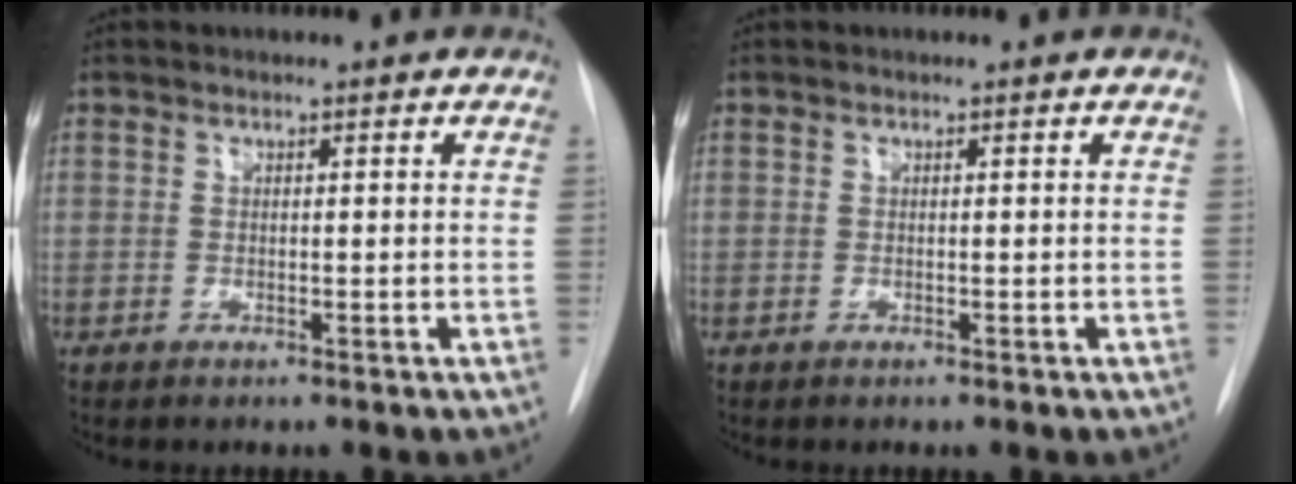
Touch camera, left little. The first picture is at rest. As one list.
[{"total": 0.0}]